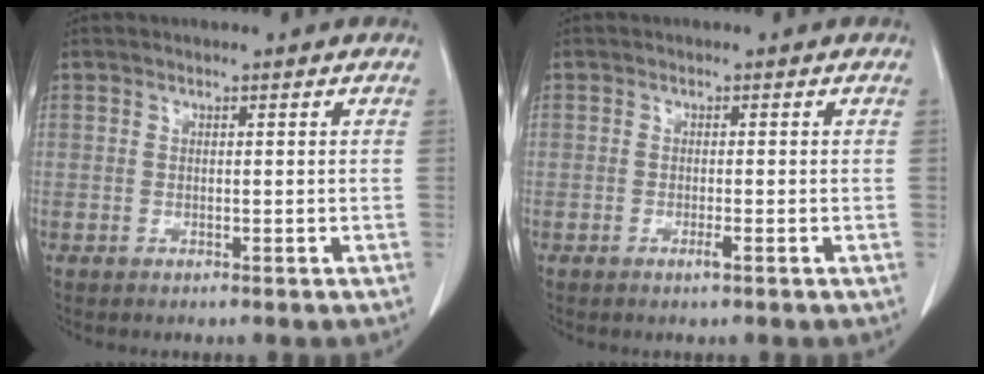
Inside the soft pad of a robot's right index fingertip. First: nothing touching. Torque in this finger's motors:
{"motor_torque": [0.11, 0.17, 0.01, 0.02]}